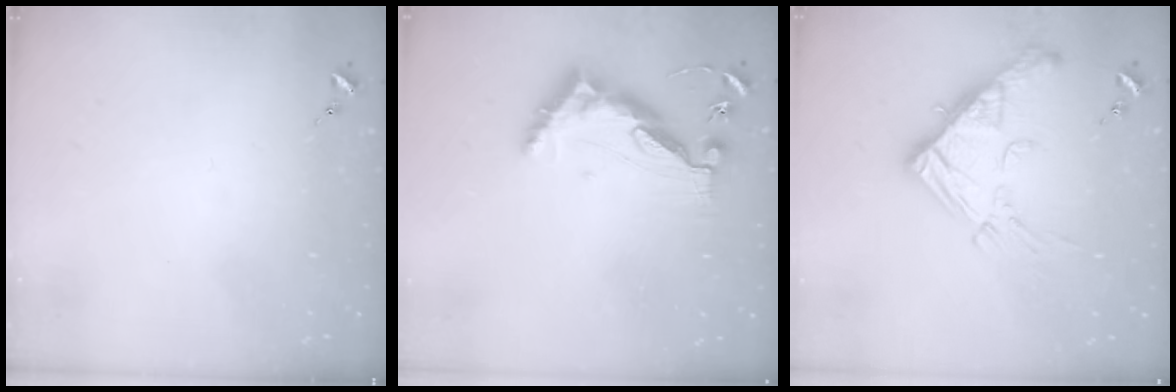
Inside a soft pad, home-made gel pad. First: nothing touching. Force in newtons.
{"total": 10.6, "press": 10.5, "slide": 0.9}
{"total": 17.3, "press": 17.2, "slide": 1.7}